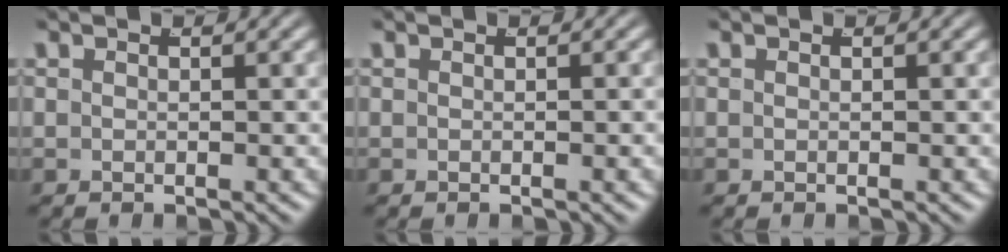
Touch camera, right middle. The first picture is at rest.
{"total": 0.0}
{"total": 0.0}